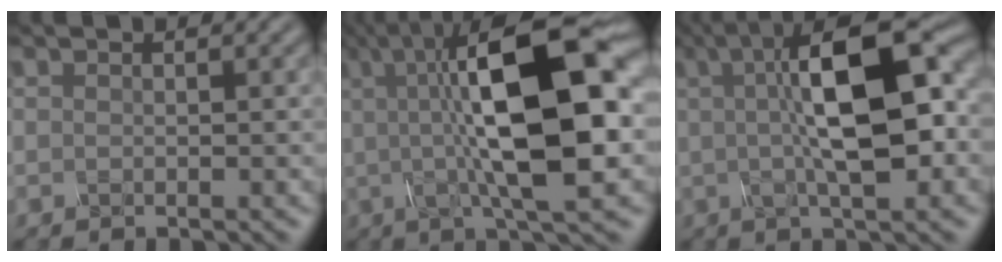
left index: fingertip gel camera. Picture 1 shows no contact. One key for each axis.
{"total": 14.1, "fx": 1.9, "fy": 4.2, "fz": 13.3, "tx": -0.203, "ty": 0.013, "tz": 0.022}
{"total": 11.3, "fx": 1.8, "fy": 3.3, "fz": 10.7, "tx": -0.161, "ty": 0.017, "tz": 0.023}